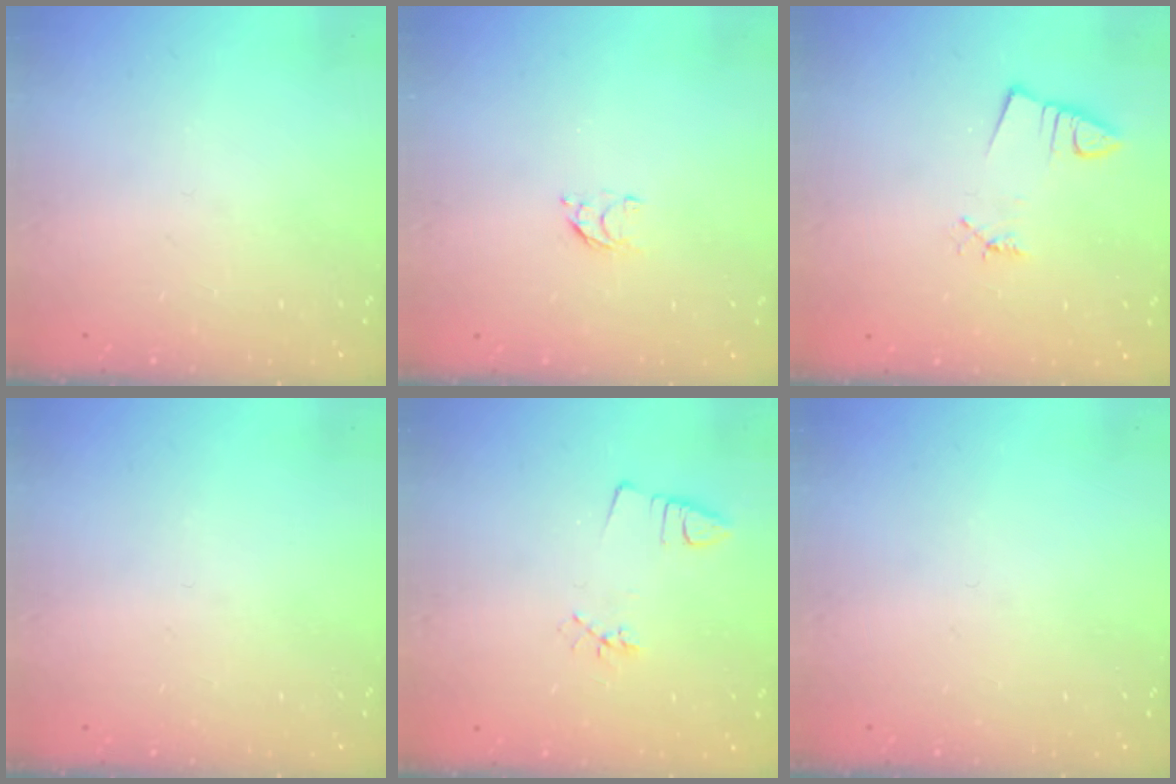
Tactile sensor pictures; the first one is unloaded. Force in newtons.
{"total": 2.9, "press": 2.9, "slide": 0.2}
{"total": 1.0, "press": 1.0, "slide": 0.0}
{"total": 0.0}
{"total": 2.3, "press": 1.9, "slide": 1.4}
{"total": 0.0}